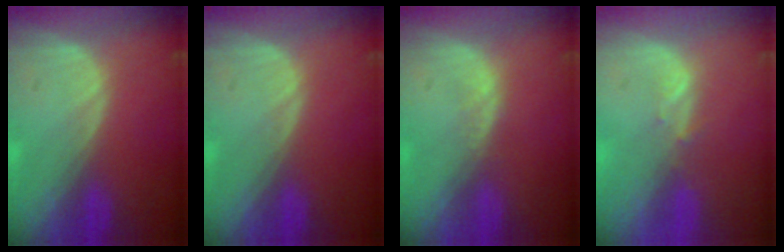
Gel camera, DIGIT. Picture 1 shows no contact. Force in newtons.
{"total": 0.0}
{"total": 0.8, "press": 0.7, "slide": 0.2}
{"total": 1.4, "press": 1.2, "slide": 0.6}